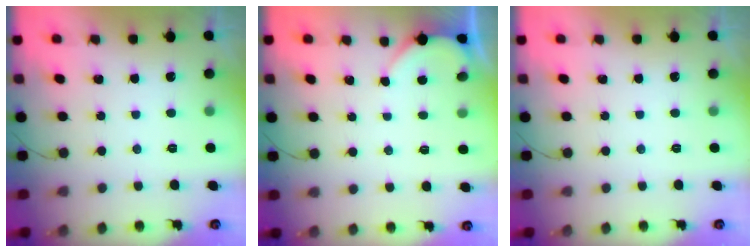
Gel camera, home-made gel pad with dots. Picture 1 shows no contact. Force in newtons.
{"total": 2.3, "press": 2.3, "slide": 0.3}
{"total": 0.0}